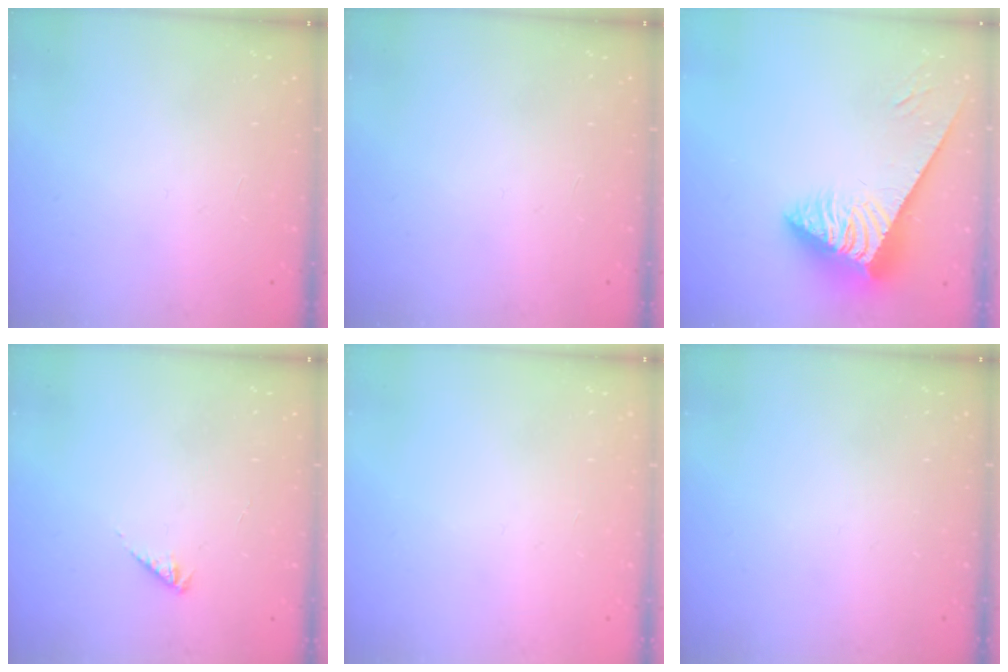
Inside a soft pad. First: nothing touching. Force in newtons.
{"total": 0.0}
{"total": 6.5, "press": 6.4, "slide": 1.0}
{"total": 2.0, "press": 1.9, "slide": 0.5}
{"total": 0.0}
{"total": 0.0}